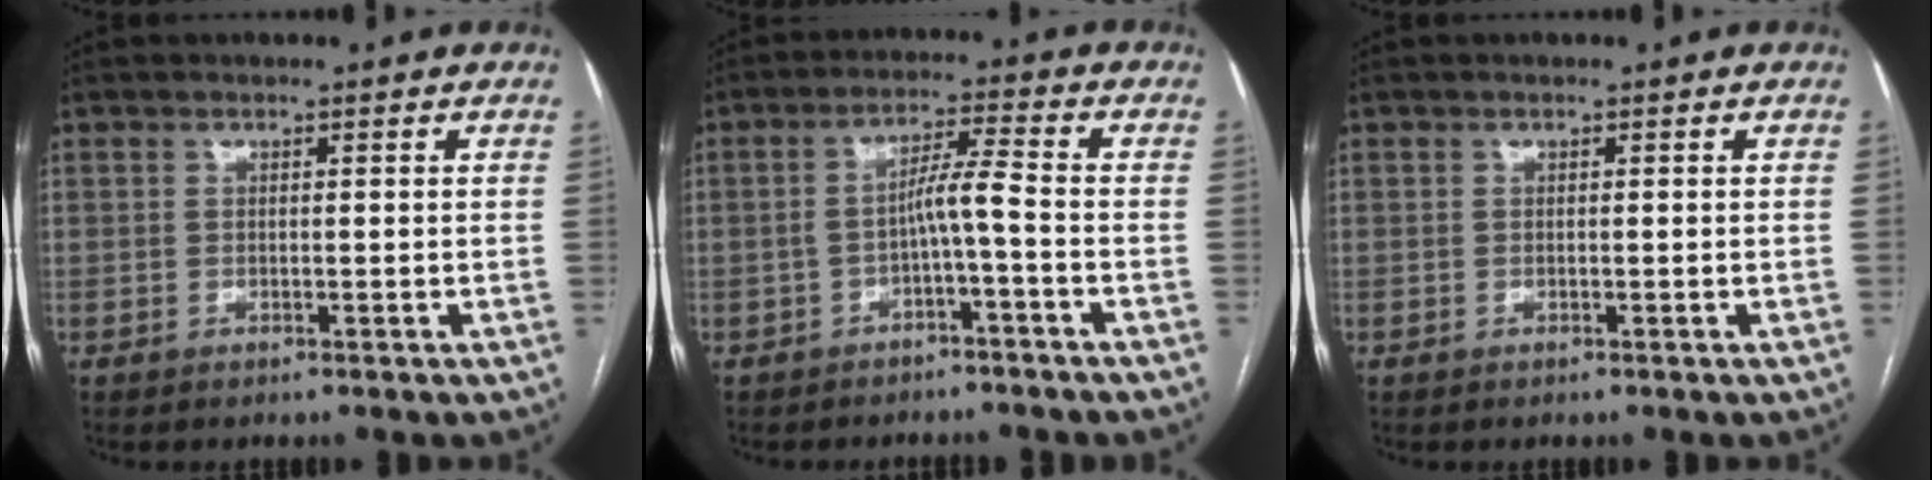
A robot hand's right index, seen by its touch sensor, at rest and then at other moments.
{"total": 4.6, "force": [-1.7, -0.3, 4.2], "torque": [-0.075, 0.019, -0.027]}
{"total": 0.0}